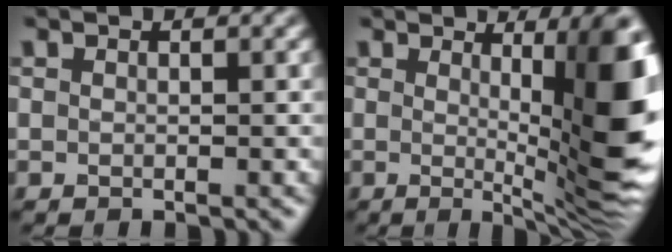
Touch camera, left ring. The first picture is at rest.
{"total": 11.5, "force": [0.9, 2.5, 11.2], "torque": [-0.126, -0.013, 0.017]}